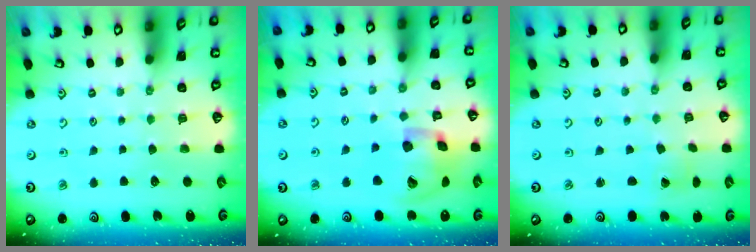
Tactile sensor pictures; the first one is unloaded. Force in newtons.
{"total": 19.1, "press": 18.9, "slide": 2.9}
{"total": 0.7, "press": 0.7, "slide": 0.1}